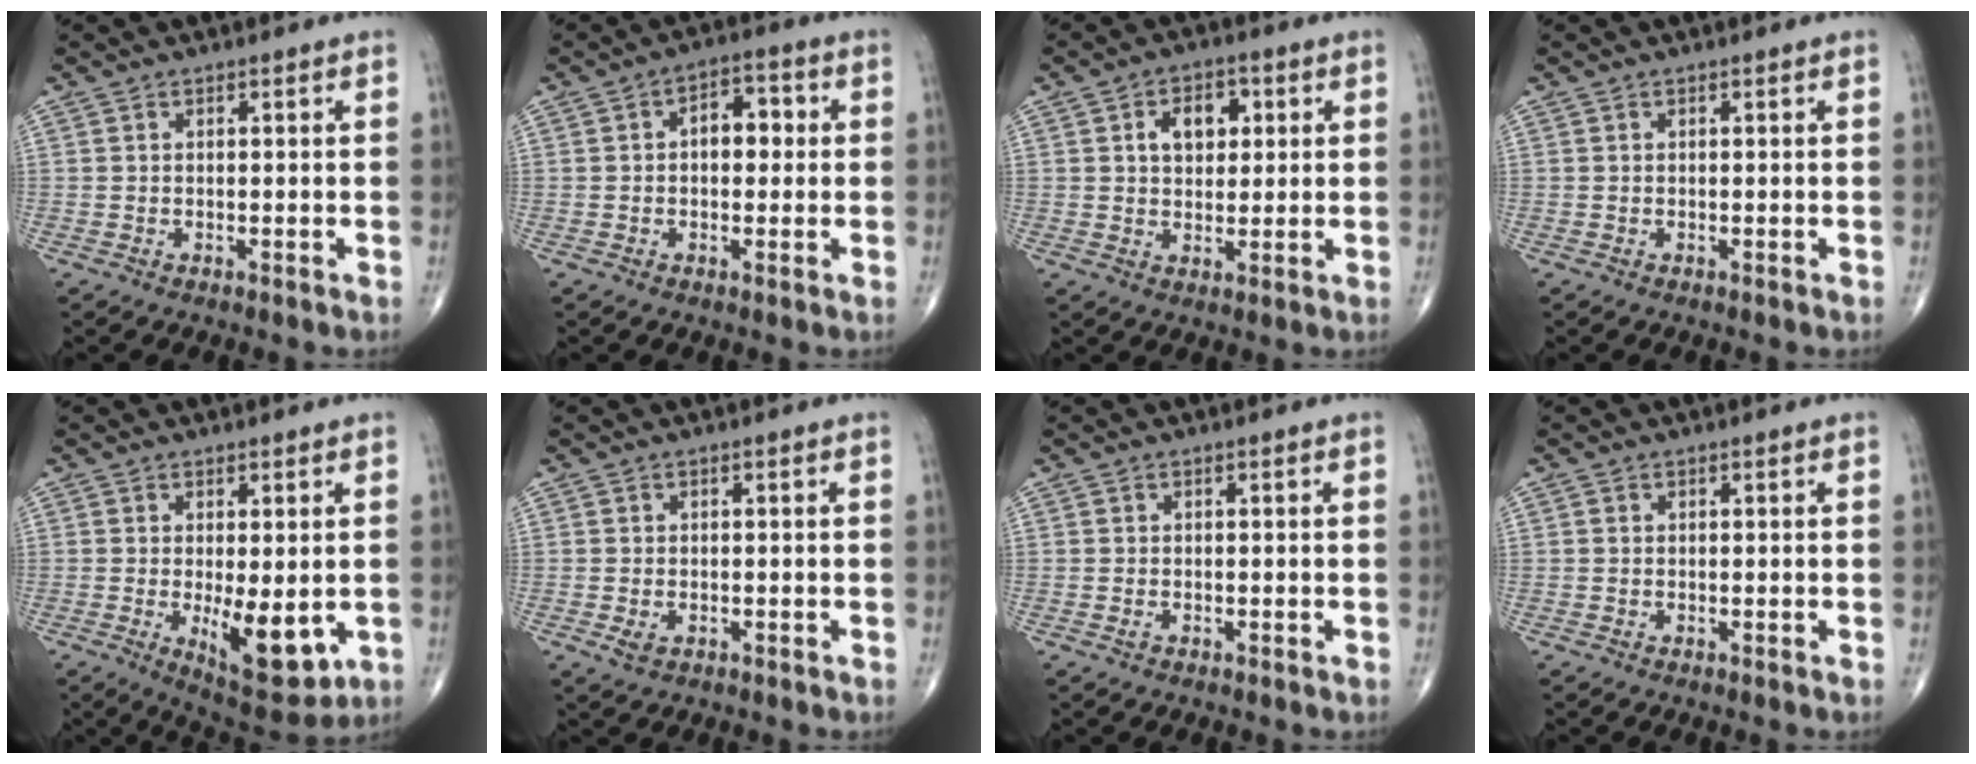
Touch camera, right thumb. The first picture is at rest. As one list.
[{"total": 6.2, "force": [0.5, 3.8, 4.8], "torque": [-0.048, 0.017, 0.000]}, {"total": 7.0, "force": [1.9, 4.6, 4.9], "torque": [-0.050, 0.001, 0.027]}, {"total": 0.0}, {"total": 10.5, "force": [-2.0, 4.2, 9.5], "torque": [-0.120, -0.025, -0.016]}, {"total": 1.9, "force": [-0.7, 1.2, 1.3], "torque": [-0.023, -0.002, -0.009]}, {"total": 0.8, "force": [-0.4, 0.4, 0.5], "torque": [-0.010, 0.001, -0.008]}, {"total": 0.0}]